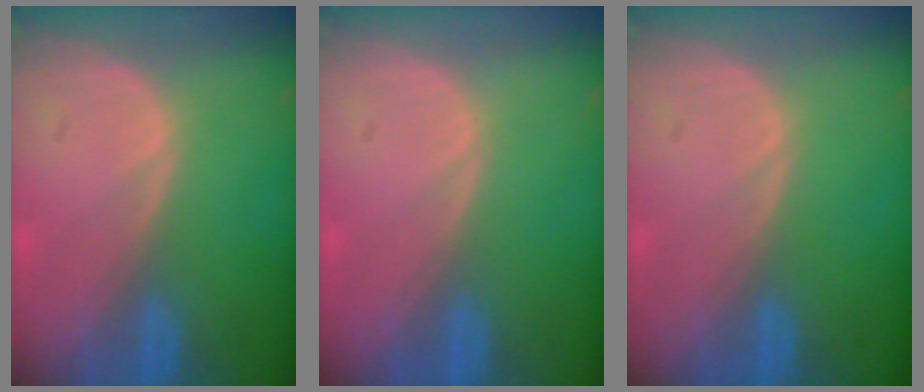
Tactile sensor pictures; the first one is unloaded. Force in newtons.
{"total": 0.0}
{"total": 0.0}